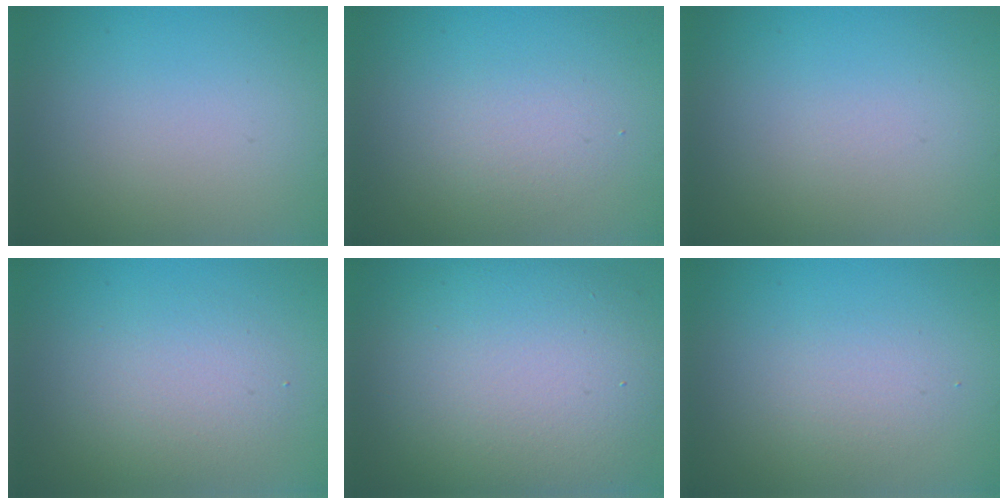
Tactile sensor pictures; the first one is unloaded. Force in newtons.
{"total": 1.7, "press": 1.7, "slide": 0.1}
{"total": 0.0}
{"total": 3.3, "press": 3.3, "slide": 0.4}
{"total": 12.3, "press": 12.3, "slide": 0.6}
{"total": 1.7, "press": 1.7, "slide": 0.1}